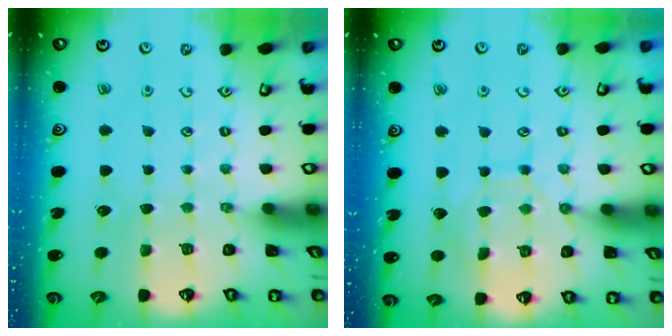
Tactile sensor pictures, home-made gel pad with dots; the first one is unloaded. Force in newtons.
{"total": 8.6, "press": 8.5, "slide": 0.8}